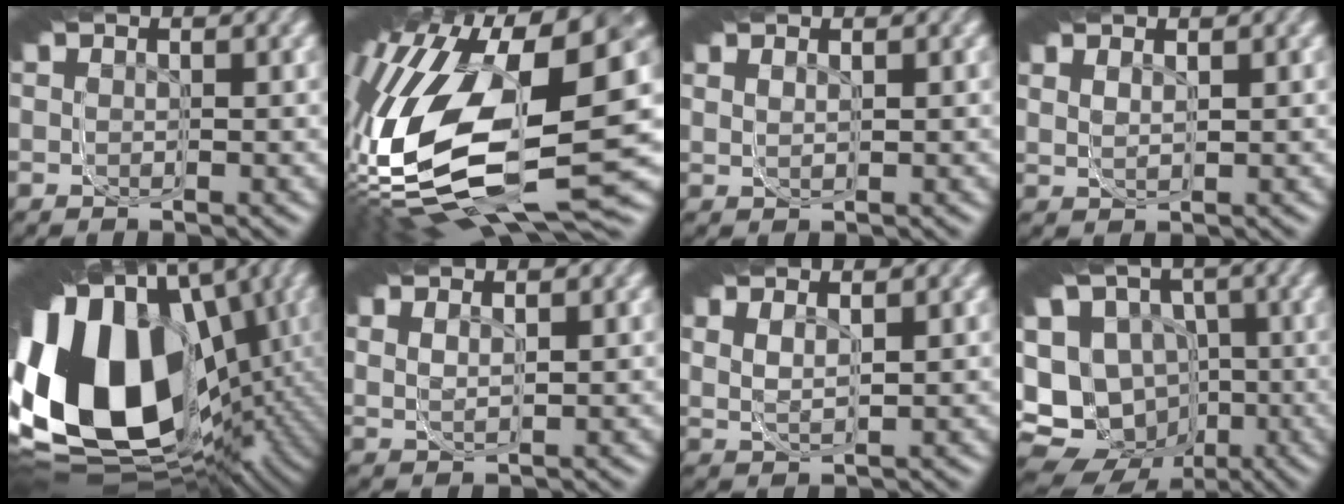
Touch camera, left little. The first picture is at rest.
{"total": 19.1, "force": [-3.9, 9.1, 16.3], "torque": [-0.234, 0.000, -0.070]}
{"total": 1.4, "force": [0.7, 0.7, 1.0], "torque": [-0.022, 0.016, 0.001]}
{"total": 2.4, "force": [1.2, 1.2, 1.7], "torque": [-0.036, 0.017, 0.006]}
{"total": 32.0, "force": [-5.3, 19.1, 25.1], "torque": [-0.354, -0.008, -0.077]}
{"total": 2.7, "force": [1.4, 1.3, 1.8], "torque": [-0.037, 0.019, 0.008]}
{"total": 4.2, "force": [2.1, 2.2, 2.8], "torque": [-0.051, 0.021, 0.015]}
{"total": 16.1, "force": [-4.0, 12.0, 9.9], "torque": [-0.147, -0.028, -0.074]}